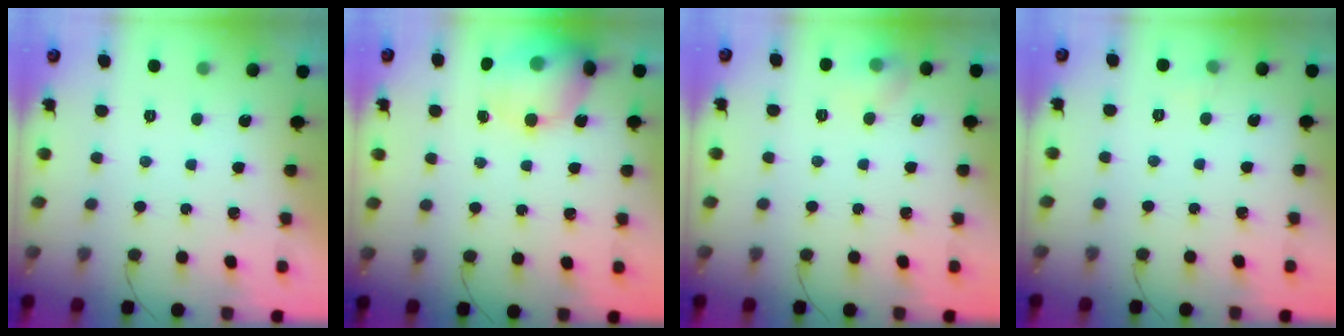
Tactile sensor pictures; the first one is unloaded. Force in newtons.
{"total": 16.4, "press": 16.1, "slide": 3.0}
{"total": 7.1, "press": 7.0, "slide": 1.4}
{"total": 2.9, "press": 2.8, "slide": 0.9}